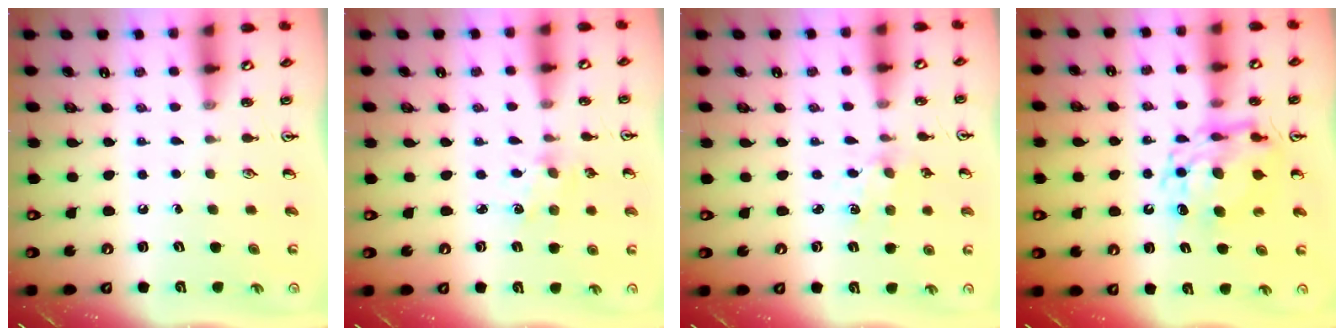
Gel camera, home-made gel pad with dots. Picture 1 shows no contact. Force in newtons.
{"total": 1.9, "press": 1.8, "slide": 0.3}
{"total": 1.8, "press": 1.8, "slide": 0.3}
{"total": 11.7, "press": 11.6, "slide": 1.2}